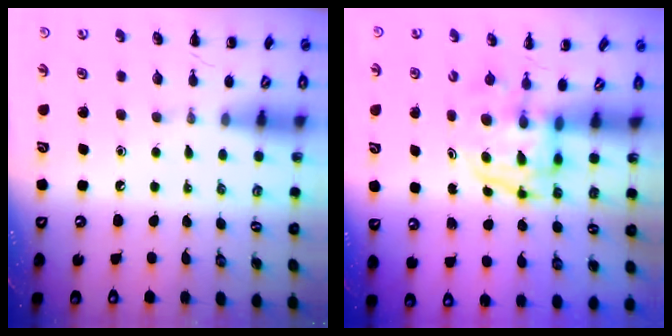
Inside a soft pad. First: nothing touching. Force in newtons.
{"total": 3.9, "press": 3.8, "slide": 0.6}